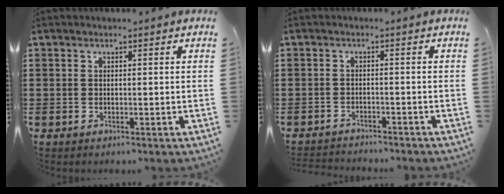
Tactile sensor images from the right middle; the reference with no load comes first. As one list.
[{"total": 1.8, "force": [-1.8, 0.1, -0.1], "torque": [-0.005, 0.001, -0.039]}]